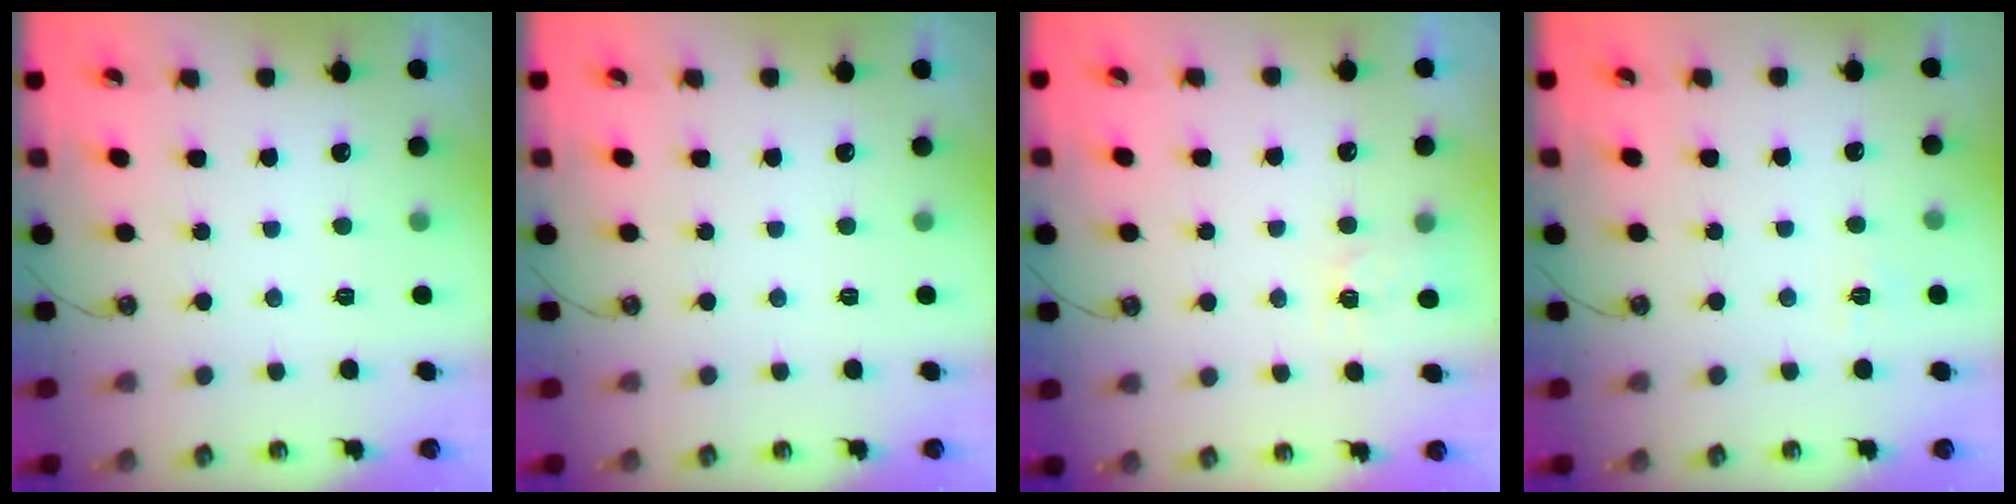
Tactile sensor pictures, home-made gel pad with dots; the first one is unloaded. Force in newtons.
{"total": 0.0}
{"total": 3.5, "press": 3.5, "slide": 0.5}
{"total": 4.8, "press": 4.7, "slide": 0.5}